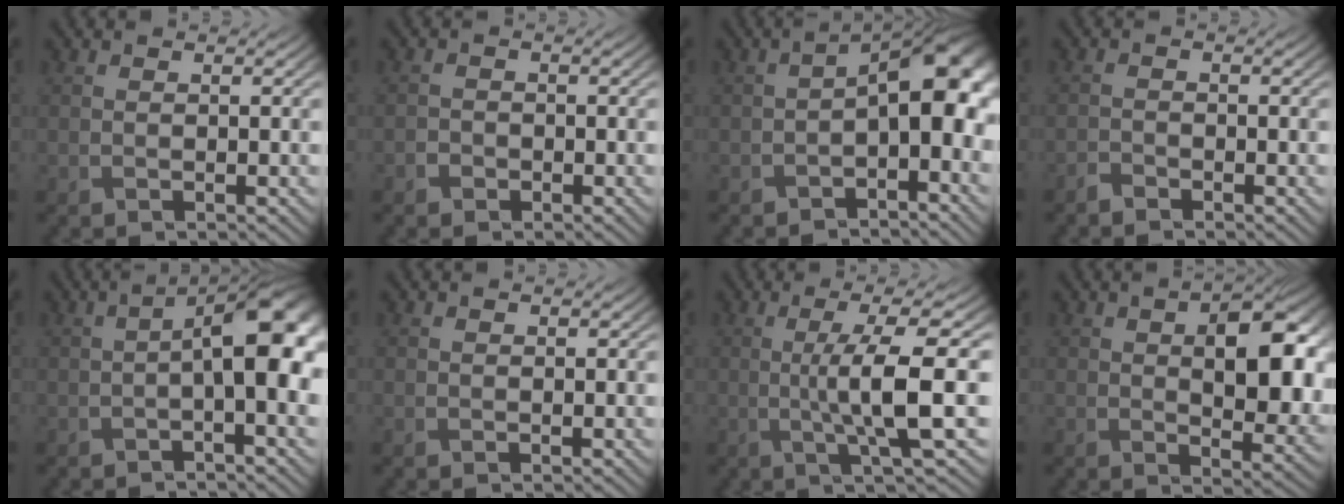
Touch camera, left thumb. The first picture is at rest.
{"total": 1.2, "force": [-0.8, 0.8, 0.2], "torque": [-0.002, 0.001, -0.017]}
{"total": 7.2, "force": [-0.8, 3.2, 6.4], "torque": [-0.100, 0.001, -0.014]}
{"total": 1.2, "force": [-1.1, 0.3, 0.3], "torque": [-0.008, 0.000, -0.027]}
{"total": 7.4, "force": [0.1, 2.2, 7.1], "torque": [-0.107, 0.005, 0.002]}
{"total": 0.0}
{"total": 7.9, "force": [-0.2, 1.4, 7.8], "torque": [-0.137, 0.007, -0.006]}
{"total": 9.5, "force": [1.5, 4.8, 8.0], "torque": [-0.127, -0.013, 0.031]}